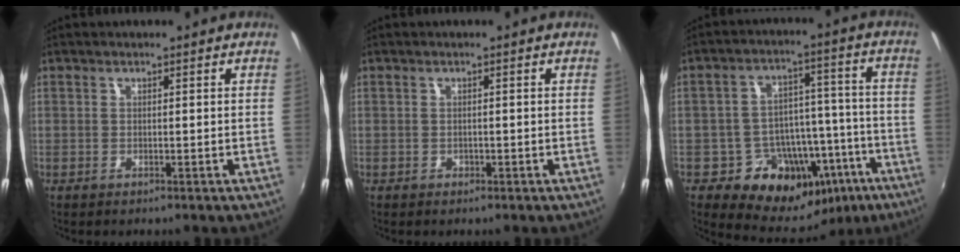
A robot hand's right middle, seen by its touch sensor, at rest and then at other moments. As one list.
[{"total": 0.7, "force": [-0.4, 0.6, 0.1], "torque": [0.000, -0.002, -0.005]}, {"total": 18.8, "force": [-9.6, 13.7, 8.5], "torque": [-0.154, 0.028, -0.111]}]